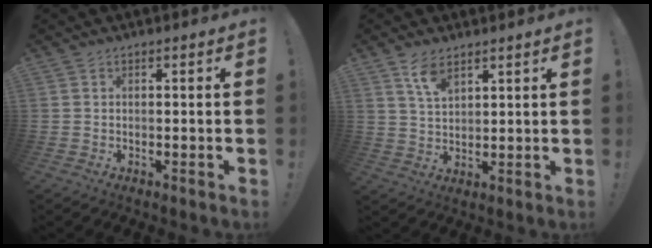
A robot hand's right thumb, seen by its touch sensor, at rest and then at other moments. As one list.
[{"total": 6.8, "force": [4.7, 3.2, 3.8], "torque": [-0.064, -0.022, 0.084]}]